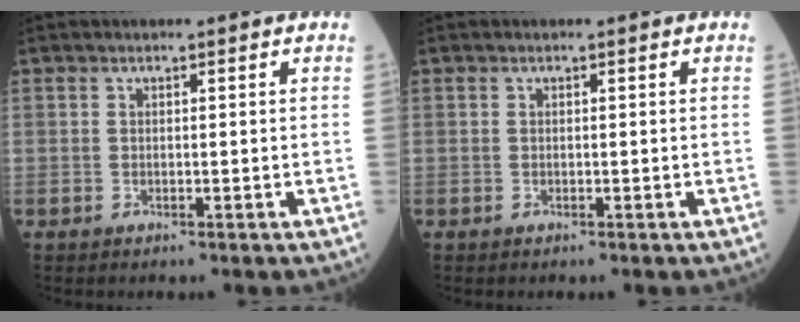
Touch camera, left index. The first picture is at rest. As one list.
[{"total": 0.0}]